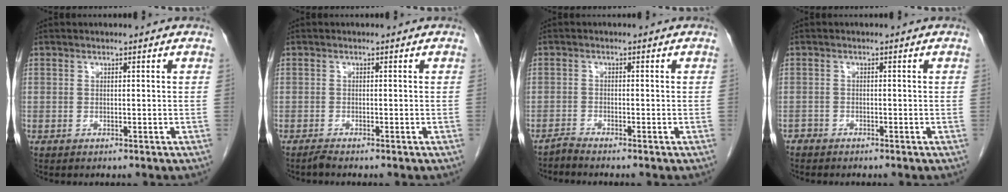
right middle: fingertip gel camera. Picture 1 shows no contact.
{"total": 0.8, "force": [-0.8, -0.2, 0.3], "torque": [-0.011, -0.003, -0.017]}
{"total": 1.4, "force": [-1.4, -0.4, -0.1], "torque": [0.003, -0.004, -0.029]}
{"total": 1.3, "force": [-1.2, 0.5, -0.1], "torque": [0.002, 0.001, -0.024]}